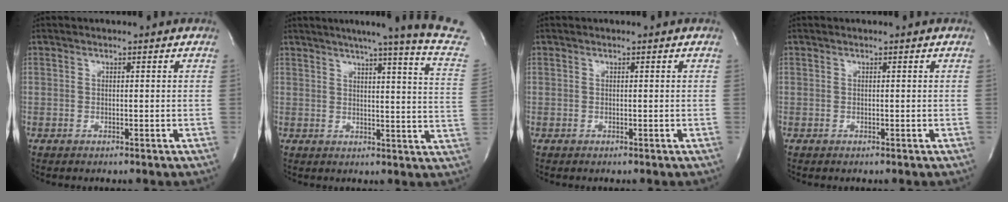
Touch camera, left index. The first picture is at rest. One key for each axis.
{"total": 18.5, "fx": 15.4, "fy": -1.5, "fz": 10.0, "tx": -0.142, "ty": -0.060, "tz": 0.170}
{"total": 0.0}
{"total": 0.0}